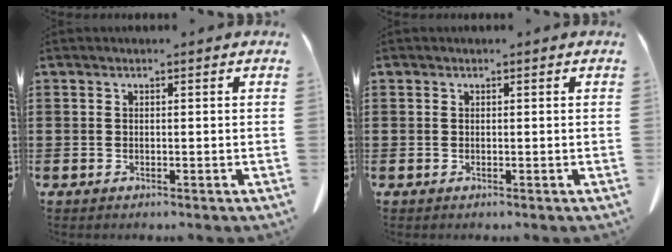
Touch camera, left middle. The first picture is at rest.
{"total": 0.0}